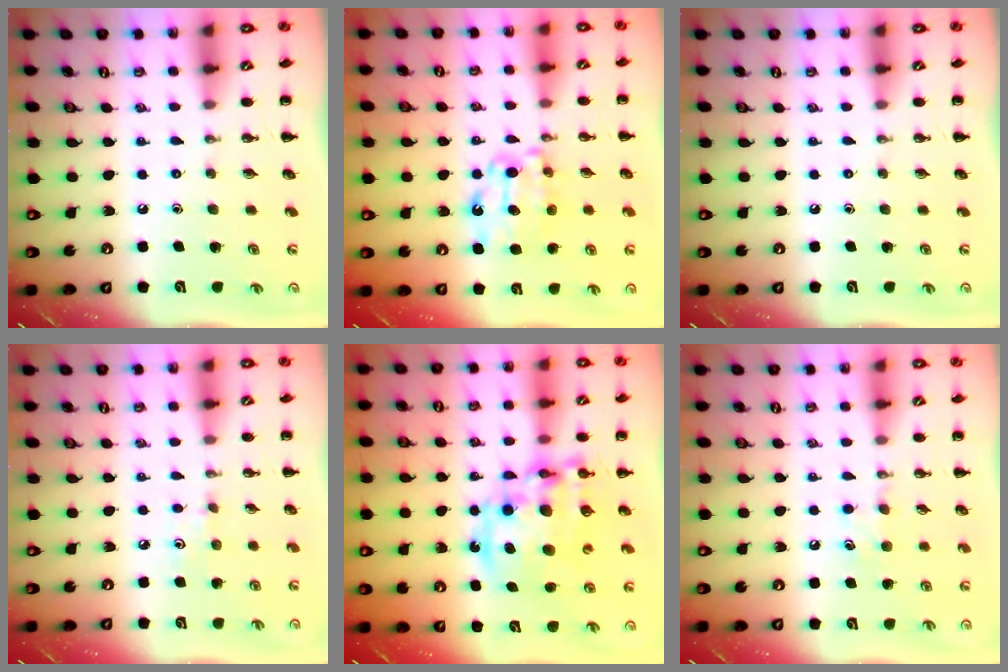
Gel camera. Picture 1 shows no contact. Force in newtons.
{"total": 9.7, "press": 9.7, "slide": 0.7}
{"total": 0.0}
{"total": 5.1, "press": 4.9, "slide": 1.3}
{"total": 16.5, "press": 16.1, "slide": 3.6}
{"total": 5.9, "press": 5.7, "slide": 1.6}